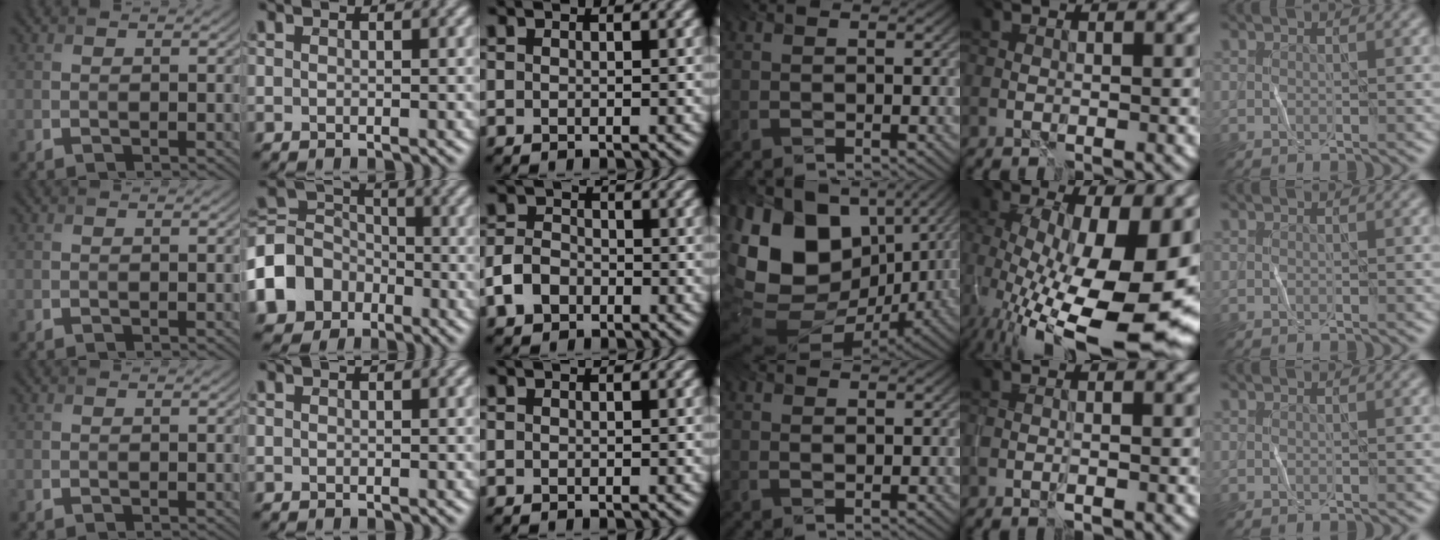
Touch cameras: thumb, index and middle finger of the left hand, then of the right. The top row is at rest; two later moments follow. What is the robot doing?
{"motion": "fold", "object": "bandana"}